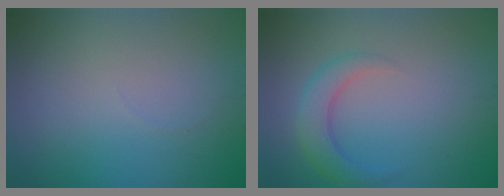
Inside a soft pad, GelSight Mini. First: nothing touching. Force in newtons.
{"total": 3.1, "press": 3.1, "slide": 0.1}